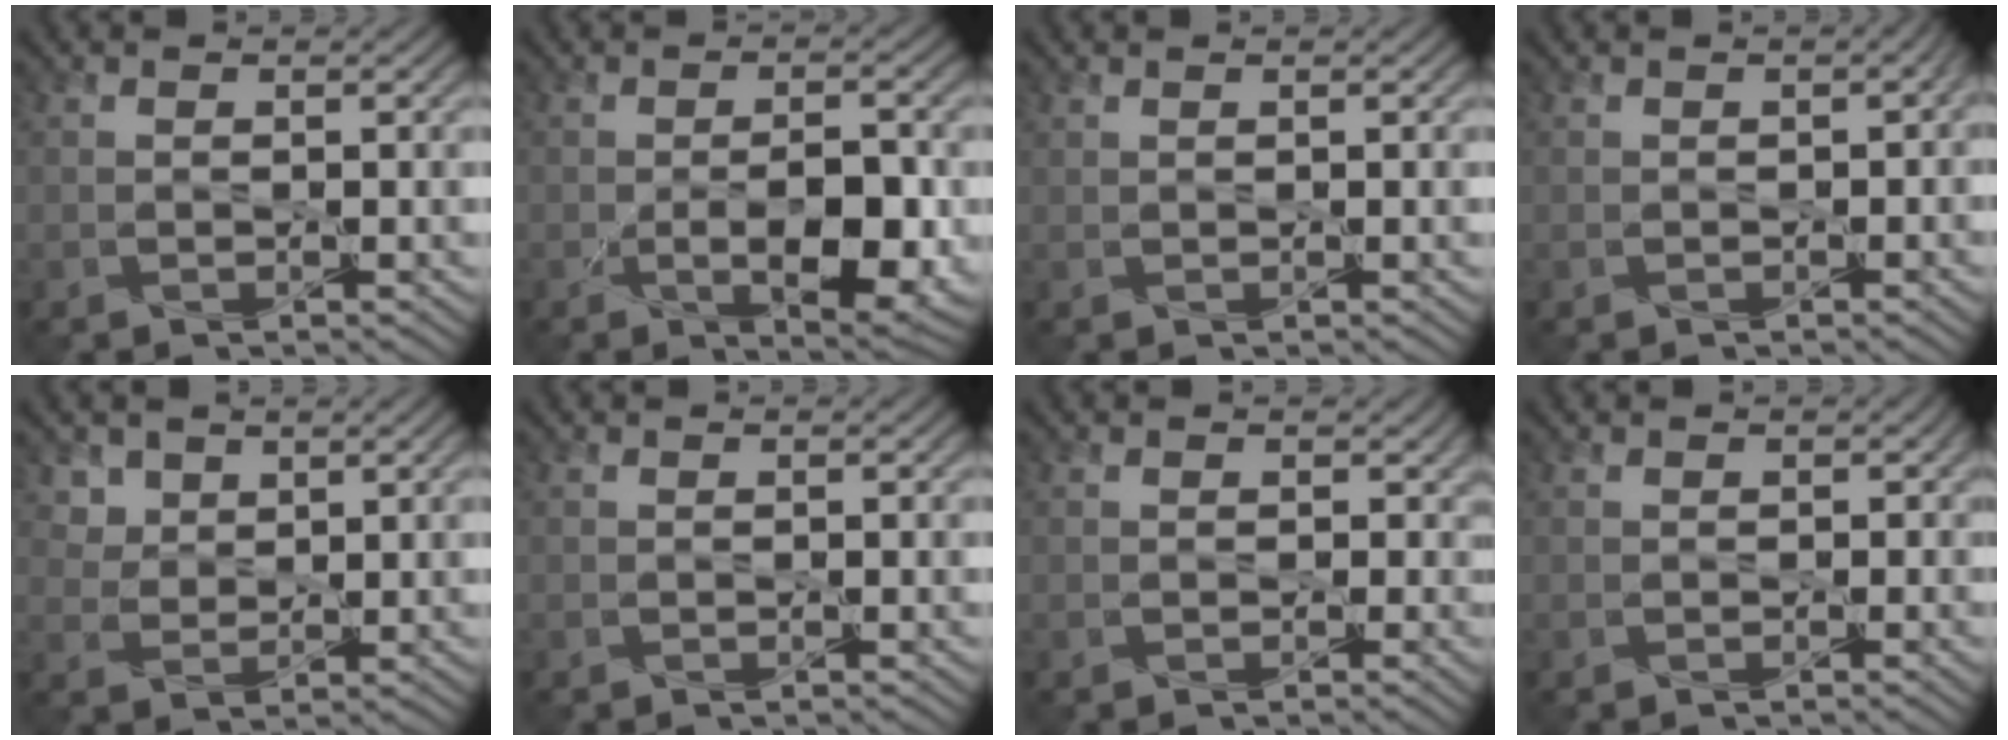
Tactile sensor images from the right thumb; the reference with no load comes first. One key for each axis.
{"total": 6.2, "fx": -1.7, "fy": 2.6, "fz": 5.3, "tx": -0.088, "ty": -0.016, "tz": -0.016}
{"total": 0.5, "fx": 0.5, "fy": 0.1, "fz": 0.0, "tx": -0.003, "ty": 0.000, "tz": 0.016}
{"total": 0.6, "fx": -0.2, "fy": 0.5, "fz": 0.2, "tx": -0.006, "ty": -0.003, "tz": -0.002}
{"total": 3.7, "fx": 2.4, "fy": 2.6, "fz": 1.2, "tx": -0.049, "ty": -0.018, "tz": 0.061}
{"total": 0.0}
{"total": 2.2, "fx": 0.1, "fy": 2.0, "fz": 1.0, "tx": -0.020, "ty": -0.004, "tz": 0.000}
{"total": 0.6, "fx": -0.1, "fy": 0.6, "fz": -0.1, "tx": -0.001, "ty": -0.001, "tz": -0.004}